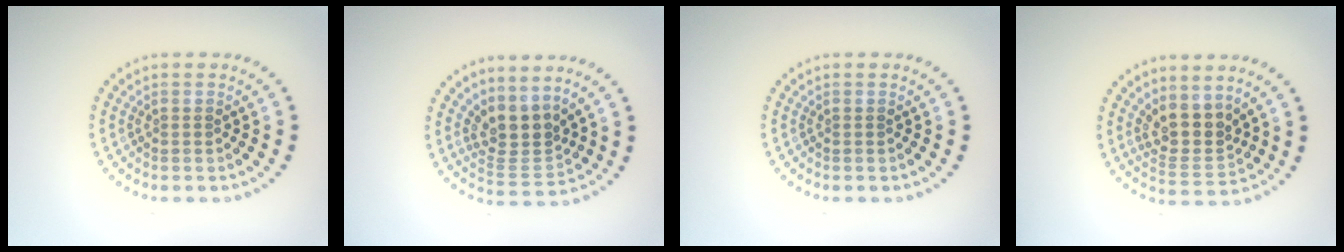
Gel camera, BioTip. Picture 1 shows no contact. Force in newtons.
{"total": 3.5, "press": 2.6, "slide": 2.4}
{"total": 0.0}
{"total": 3.5, "press": 2.9, "slide": 2.1}